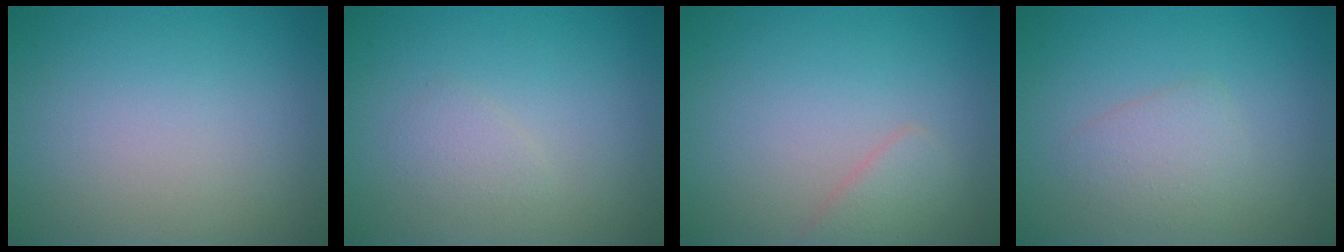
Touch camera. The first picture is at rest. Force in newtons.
{"total": 1.1, "press": 1.1, "slide": 0.1}
{"total": 1.6, "press": 1.6, "slide": 0.1}
{"total": 2.1, "press": 2.1, "slide": 0.1}